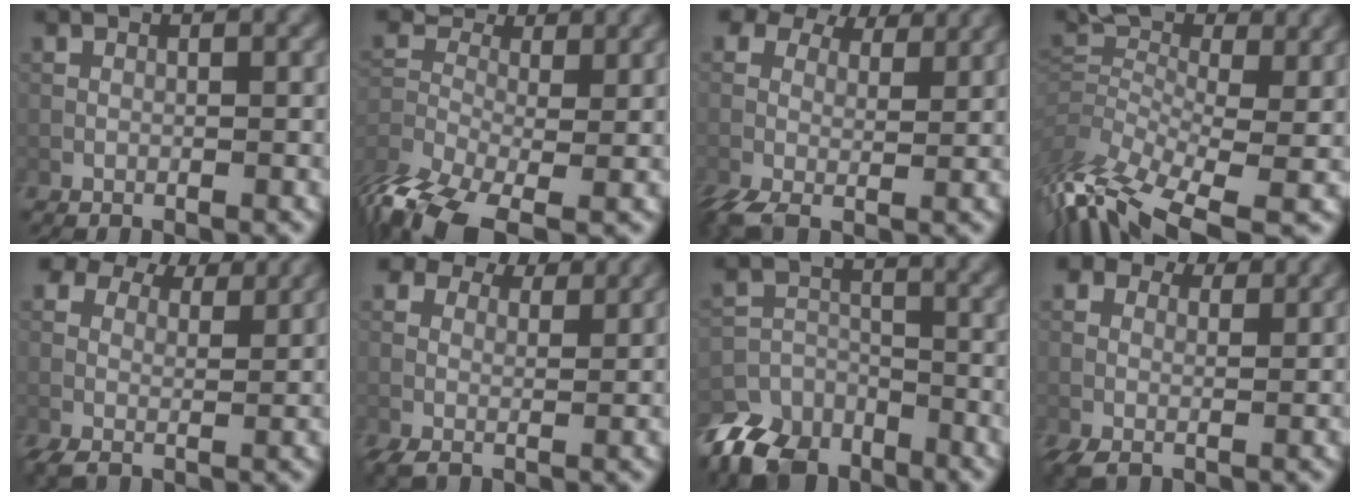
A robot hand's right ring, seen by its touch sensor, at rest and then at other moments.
{"total": 8.4, "force": [-4.9, 4.0, 5.6], "torque": [-0.124, -0.013, -0.105]}
{"total": 7.3, "force": [2.8, 4.6, 5.0], "torque": [-0.118, -0.006, 0.052]}
{"total": 10.0, "force": [-3.9, 5.0, 7.8], "torque": [-0.174, 0.002, -0.068]}
{"total": 7.7, "force": [5.1, 4.2, 4.0], "torque": [-0.084, 0.004, 0.085]}
{"total": 6.9, "force": [4.4, 3.9, 3.6], "torque": [-0.076, 0.002, 0.072]}
{"total": 8.1, "force": [-6.3, 4.6, 2.2], "torque": [-0.031, -0.014, -0.112]}
{"total": 5.7, "force": [2.7, 3.8, 3.3], "torque": [-0.073, -0.004, 0.045]}